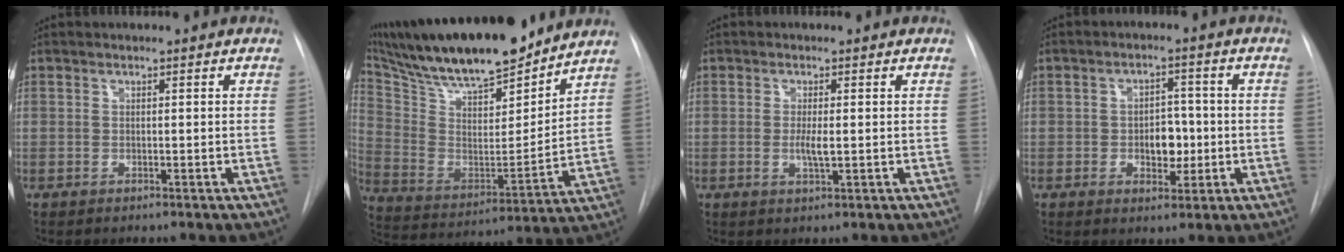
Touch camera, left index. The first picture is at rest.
{"total": 23.6, "force": [19.6, 4.9, 12.0], "torque": [-0.226, -0.004, 0.327]}
{"total": 2.4, "force": [-0.9, 0.5, 2.2], "torque": [-0.045, -0.010, -0.013]}
{"total": 5.2, "force": [-1.6, 3.2, 3.8], "torque": [-0.050, 0.003, -0.017]}